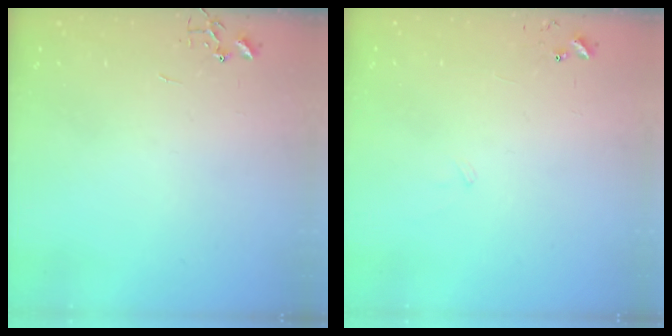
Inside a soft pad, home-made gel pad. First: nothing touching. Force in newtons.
{"total": 5.8, "press": 5.8, "slide": 0.5}